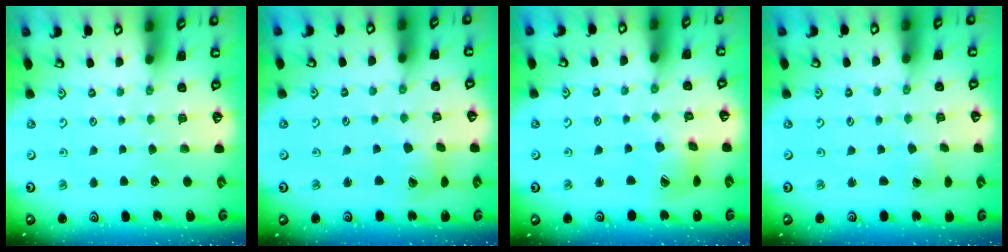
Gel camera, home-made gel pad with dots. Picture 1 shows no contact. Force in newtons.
{"total": 5.8, "press": 5.7, "slide": 0.7}
{"total": 9.1, "press": 9.0, "slide": 1.2}
{"total": 2.0, "press": 2.0, "slide": 0.2}